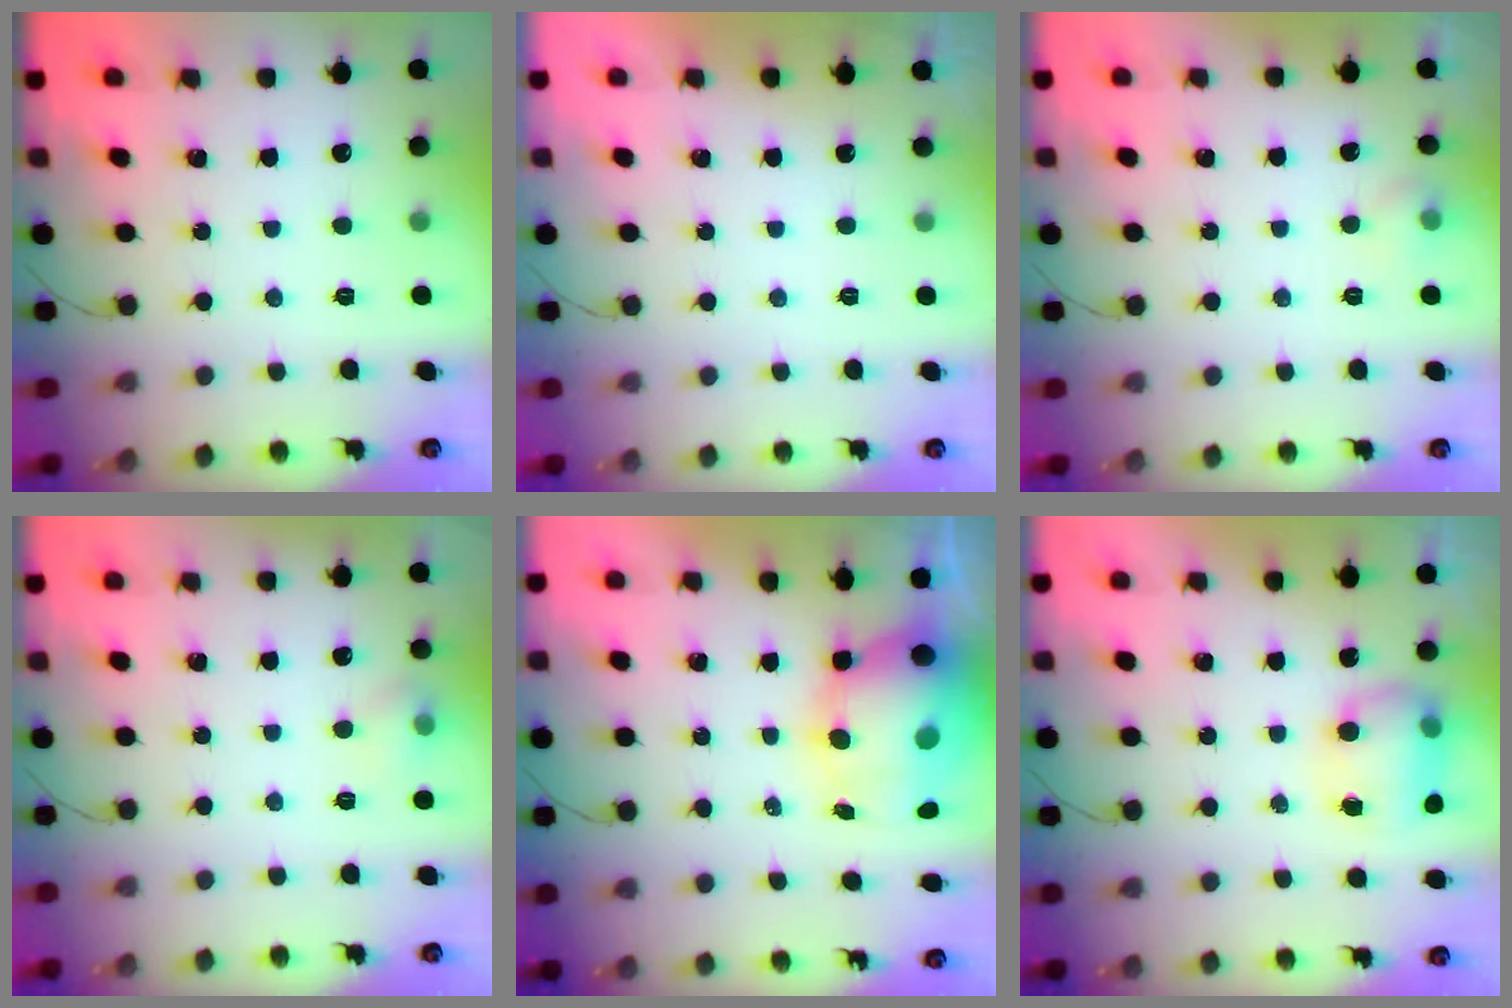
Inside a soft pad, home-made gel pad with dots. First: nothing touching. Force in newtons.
{"total": 0.0}
{"total": 5.3, "press": 5.1, "slide": 1.2}
{"total": 5.4, "press": 5.2, "slide": 1.4}
{"total": 12.3, "press": 11.9, "slide": 2.9}
{"total": 8.8, "press": 8.4, "slide": 2.8}